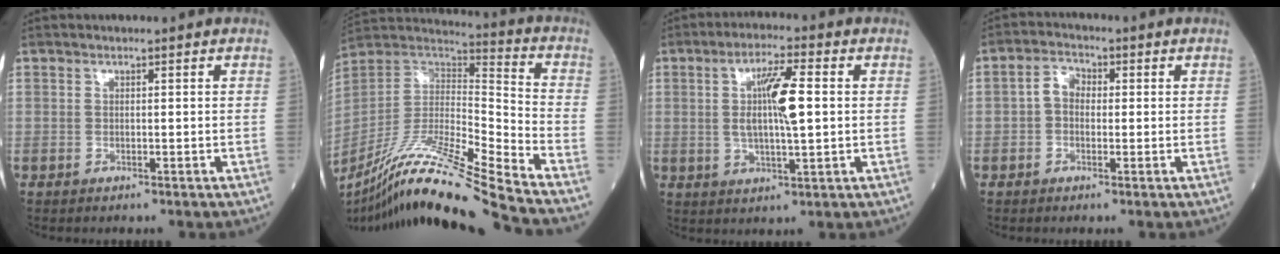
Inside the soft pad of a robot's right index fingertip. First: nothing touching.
{"total": 22.6, "force": [-18.6, -2.0, 12.6], "torque": [-0.250, -0.027, -0.341]}
{"total": 8.5, "force": [1.0, 1.2, 8.4], "torque": [-0.152, 0.004, 0.018]}
{"total": 3.4, "force": [-0.1, 2.4, 2.4], "torque": [-0.042, 0.018, -0.005]}